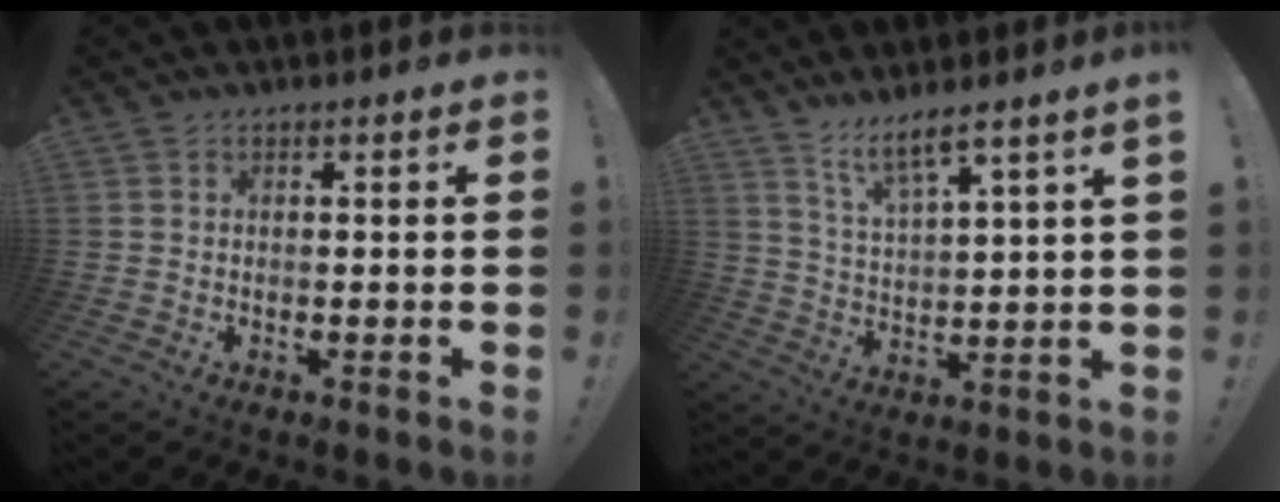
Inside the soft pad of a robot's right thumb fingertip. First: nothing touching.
{"total": 7.1, "force": [5.8, 0.0, 4.1], "torque": [-0.064, -0.039, 0.096]}